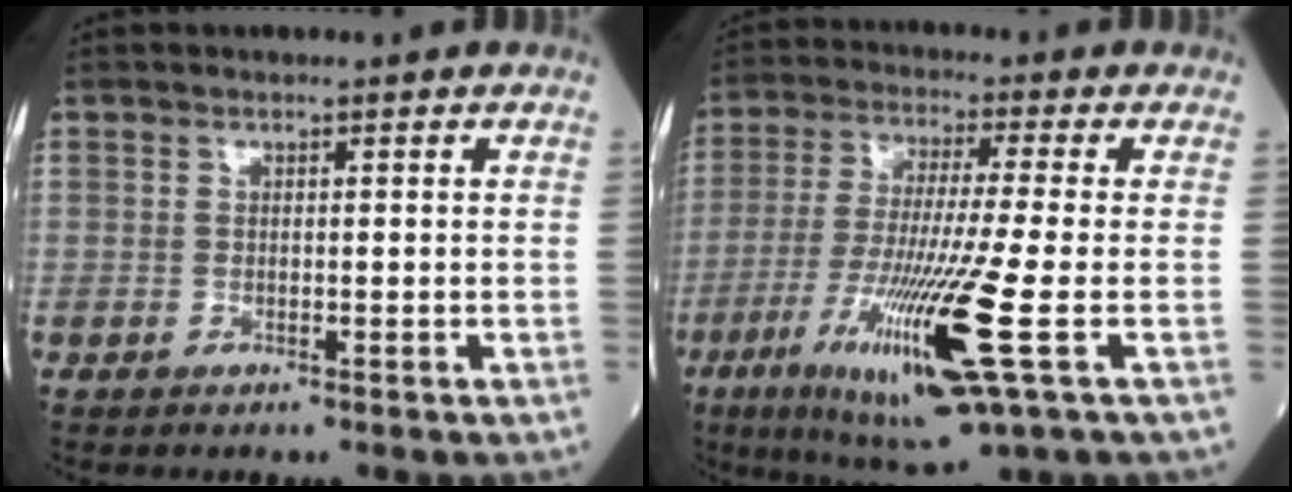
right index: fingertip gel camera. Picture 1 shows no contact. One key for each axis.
{"total": 15.9, "fx": -5.5, "fy": 0.0, "fz": 14.9, "tx": -0.310, "ty": -0.040, "tz": -0.098}